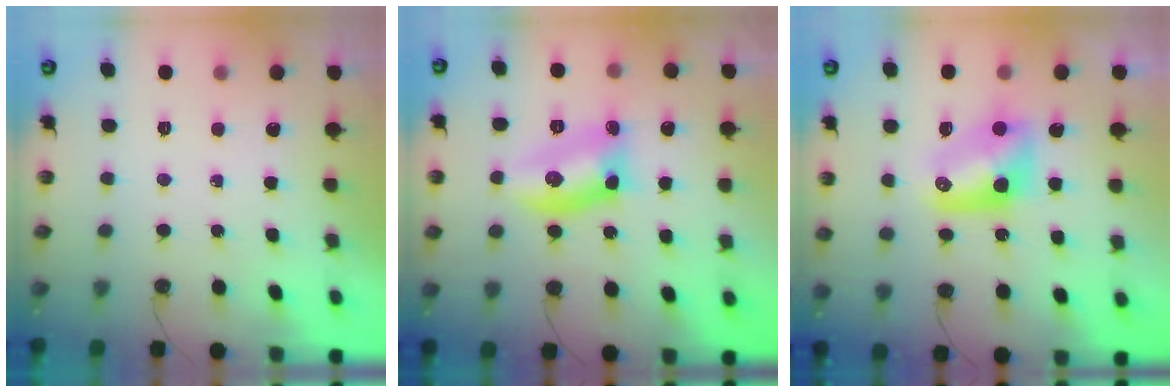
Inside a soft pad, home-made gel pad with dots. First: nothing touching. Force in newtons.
{"total": 11.4, "press": 11.4, "slide": 1.2}
{"total": 10.0, "press": 10.0, "slide": 0.6}